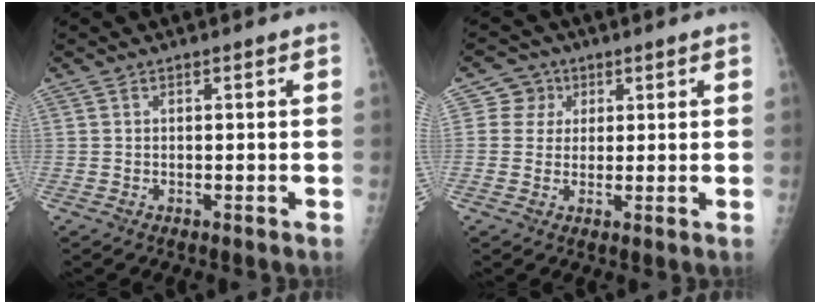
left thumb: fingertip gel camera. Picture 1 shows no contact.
{"total": 4.1, "force": [1.4, 3.9, 0.2], "torque": [0.022, 0.001, 0.016]}